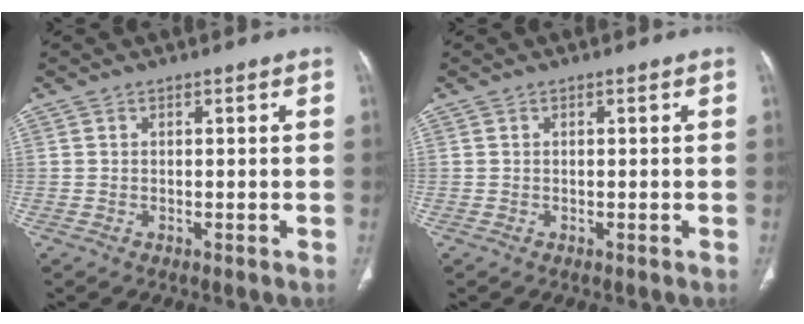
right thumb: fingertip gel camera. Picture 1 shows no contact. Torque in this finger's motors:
{"motor_torque": [0.10, 0.14, -0.10, 0.09, 0.02]}